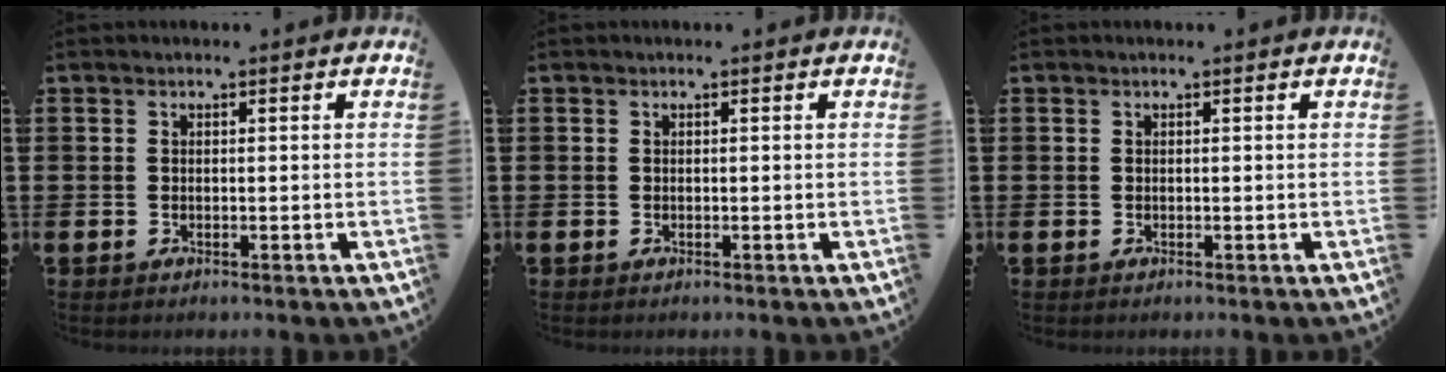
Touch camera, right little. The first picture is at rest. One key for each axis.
{"total": 0.0}
{"total": 0.0}